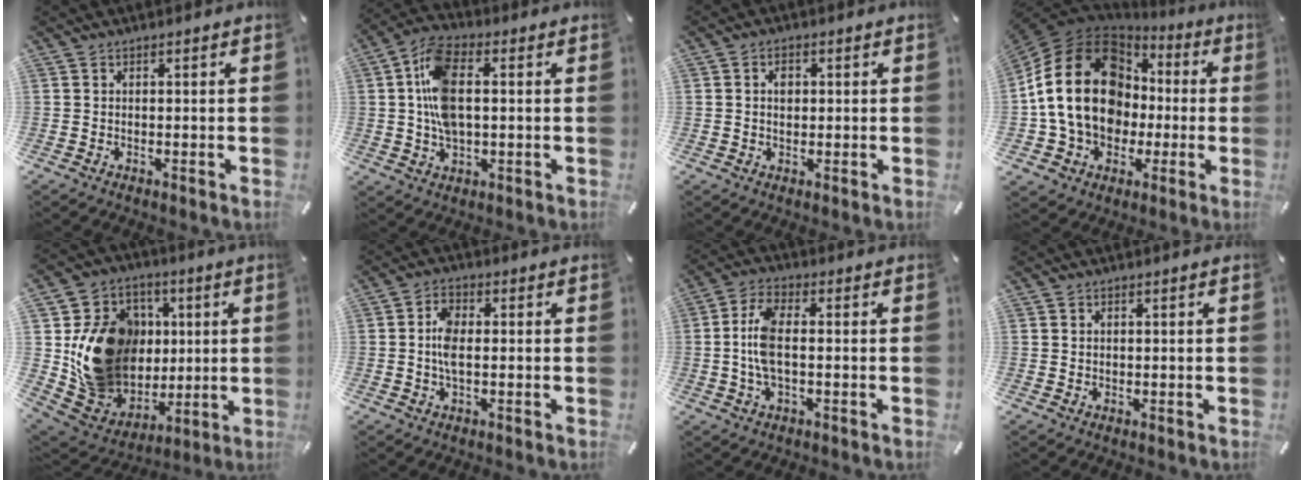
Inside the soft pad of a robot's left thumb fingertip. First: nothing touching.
{"total": 11.7, "force": [0.9, 6.6, 9.6], "torque": [-0.209, 0.007, 0.017]}
{"total": 2.7, "force": [0.5, 2.1, 1.8], "torque": [-0.021, 0.002, 0.003]}
{"total": 21.9, "force": [1.0, 17.5, 13.2], "torque": [-0.276, 0.001, 0.020]}
{"total": 19.6, "force": [2.4, 17.9, 7.6], "torque": [-0.110, -0.013, 0.080]}
{"total": 5.3, "force": [-0.2, 2.6, 4.6], "torque": [-0.097, 0.002, -0.007]}
{"total": 8.9, "force": [-0.3, 4.0, 7.9], "torque": [-0.169, -0.003, -0.007]}
{"total": 0.5, "force": [0.3, 0.5, 0.0], "torque": [0.000, 0.003, 0.005]}